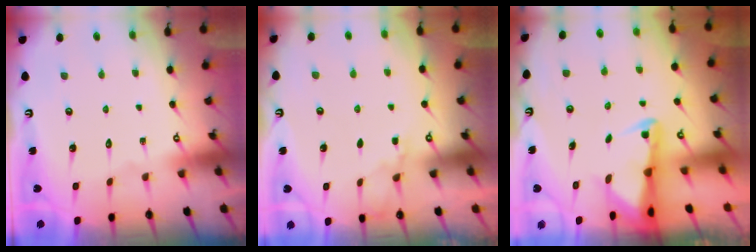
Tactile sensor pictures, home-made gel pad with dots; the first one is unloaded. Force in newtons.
{"total": 3.3, "press": 3.3, "slide": 0.4}
{"total": 2.7, "press": 2.6, "slide": 0.6}